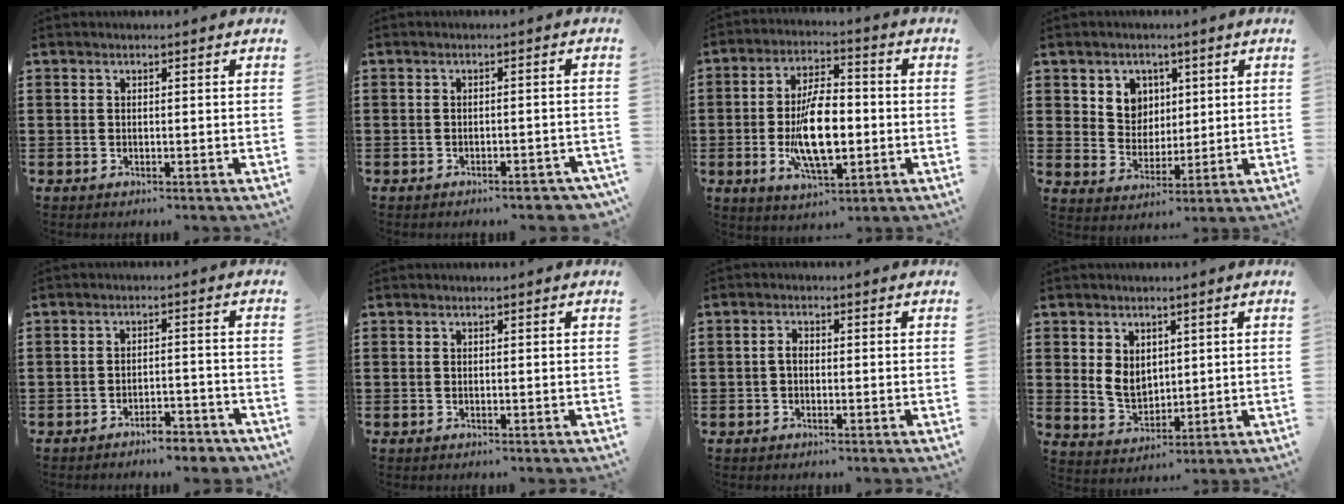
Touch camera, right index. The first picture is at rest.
{"total": 2.1, "force": [-1.9, 0.3, 0.8], "torque": [-0.016, 0.002, -0.038]}
{"total": 11.9, "force": [-1.9, 5.2, 10.5], "torque": [-0.215, -0.011, -0.037]}
{"total": 5.5, "force": [2.3, 4.8, 1.2], "torque": [-0.035, 0.006, 0.038]}
{"total": 4.0, "force": [-3.8, 0.5, 1.2], "torque": [-0.022, 0.002, -0.076]}
{"total": 0.0}
{"total": 1.7, "force": [-0.4, 0.9, 1.4], "torque": [-0.034, -0.001, -0.010]}
{"total": 4.9, "force": [1.7, 3.8, 2.6], "torque": [-0.055, 0.008, 0.029]}